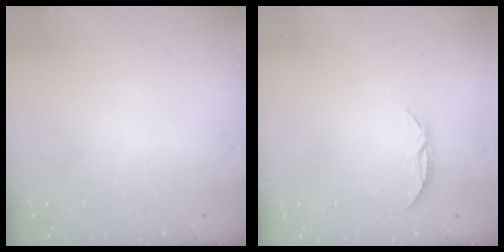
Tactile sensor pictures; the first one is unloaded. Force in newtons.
{"total": 4.3, "press": 4.3, "slide": 0.5}